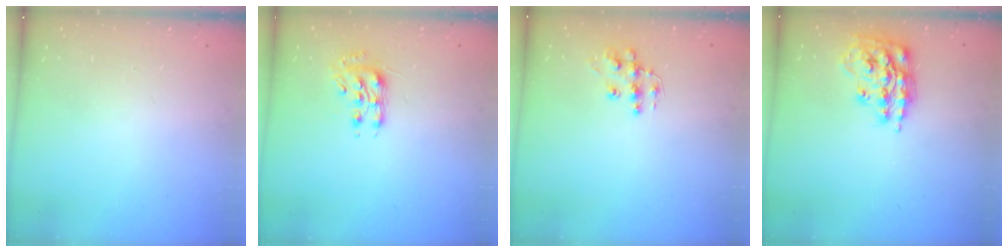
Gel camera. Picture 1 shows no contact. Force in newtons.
{"total": 8.1, "press": 8.0, "slide": 1.0}
{"total": 9.8, "press": 9.7, "slide": 0.5}
{"total": 15.2, "press": 15.1, "slide": 0.8}